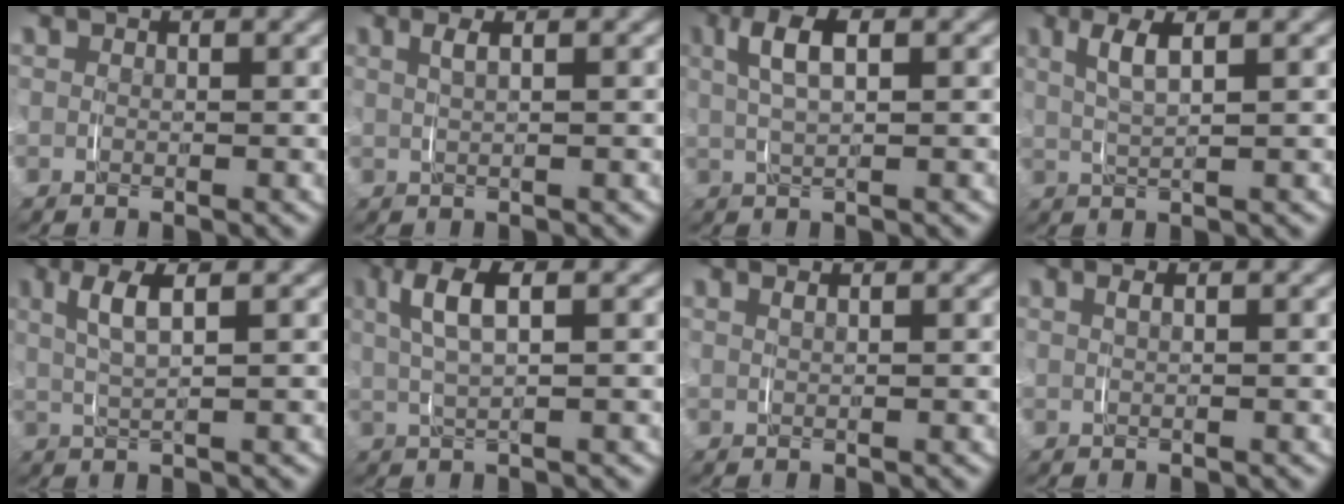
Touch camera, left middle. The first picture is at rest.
{"total": 1.3, "force": [0.5, -0.1, 1.2], "torque": [-0.024, 0.003, 0.009]}
{"total": 3.9, "force": [1.1, 1.5, 3.5], "torque": [-0.072, 0.008, 0.018]}
{"total": 2.9, "force": [1.0, 0.5, 2.6], "torque": [-0.055, 0.002, 0.020]}
{"total": 3.2, "force": [1.0, 0.6, 3.0], "torque": [-0.064, 0.003, 0.019]}
{"total": 4.3, "force": [1.2, 1.5, 3.9], "torque": [-0.085, 0.008, 0.019]}
{"total": 0.6, "force": [0.3, -0.2, 0.4], "torque": [-0.008, 0.001, 0.008]}
{"total": 0.7, "force": [0.2, -0.1, 0.7], "torque": [-0.014, 0.002, 0.004]}